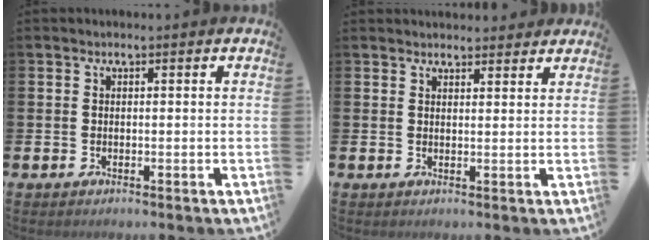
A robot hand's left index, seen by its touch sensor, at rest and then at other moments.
{"total": 2.4, "force": [2.3, 0.4, -0.1], "torque": [0.010, -0.014, 0.040]}